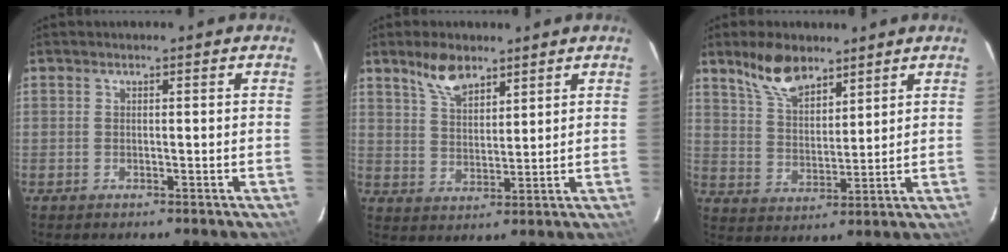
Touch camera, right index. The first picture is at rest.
{"total": 6.9, "force": [5.1, 2.9, 3.6], "torque": [-0.062, 0.005, 0.098]}
{"total": 9.4, "force": [7.0, 4.0, 4.8], "torque": [-0.089, 0.014, 0.138]}